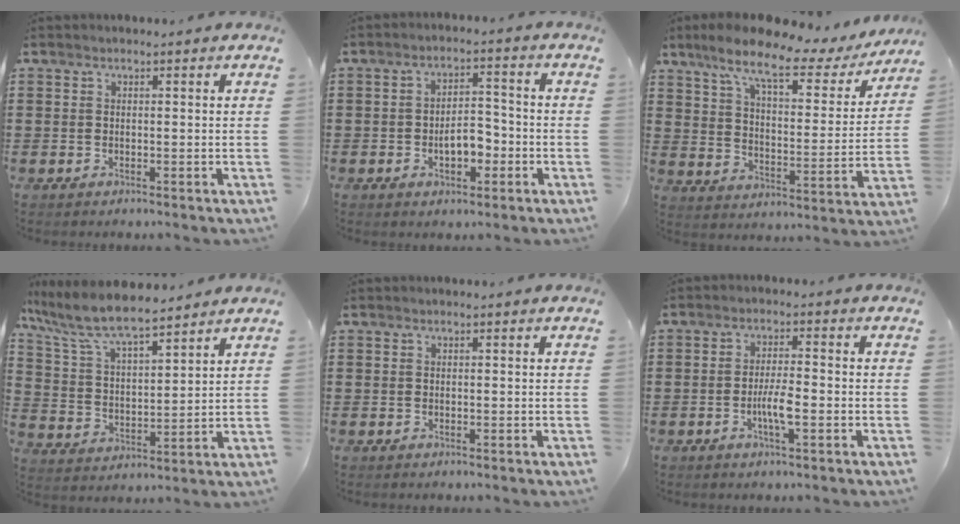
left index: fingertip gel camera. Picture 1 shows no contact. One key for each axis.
{"total": 5.2, "fx": -1.8, "fy": 2.6, "fz": 4.2, "tx": -0.058, "ty": 0.002, "tz": -0.038}
{"total": 10.7, "fx": 7.7, "fy": 2.2, "fz": 7.1, "tx": -0.155, "ty": -0.033, "tz": 0.126}
{"total": 8.6, "fx": 7.6, "fy": 1.5, "fz": 3.8, "tx": -0.106, "ty": -0.035, "tz": 0.134}
{"total": 0.0}
{"total": 4.3, "fx": -1.3, "fy": 0.8, "fz": 4.1, "tx": -0.076, "ty": 0.001, "tz": -0.025}